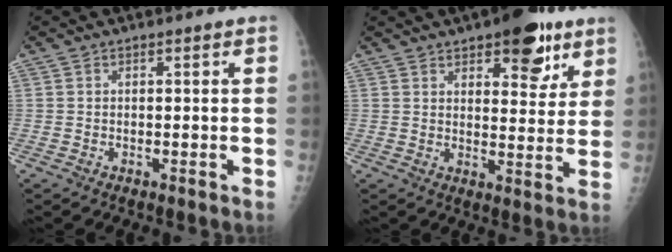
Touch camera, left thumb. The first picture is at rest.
{"total": 11.9, "force": [7.0, 5.1, 8.1], "torque": [-0.069, -0.030, 0.093]}